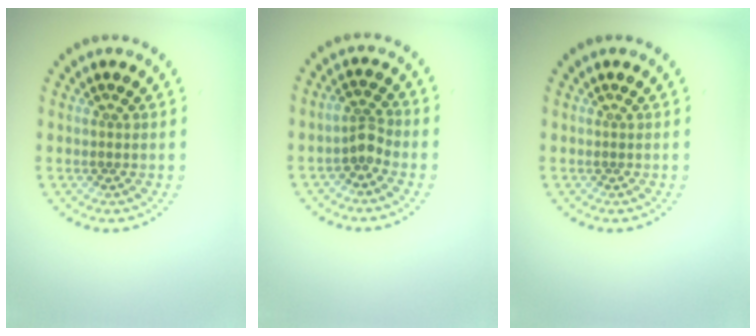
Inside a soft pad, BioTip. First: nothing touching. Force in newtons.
{"total": 1.9, "press": 1.4, "slide": 1.3}
{"total": 0.0}